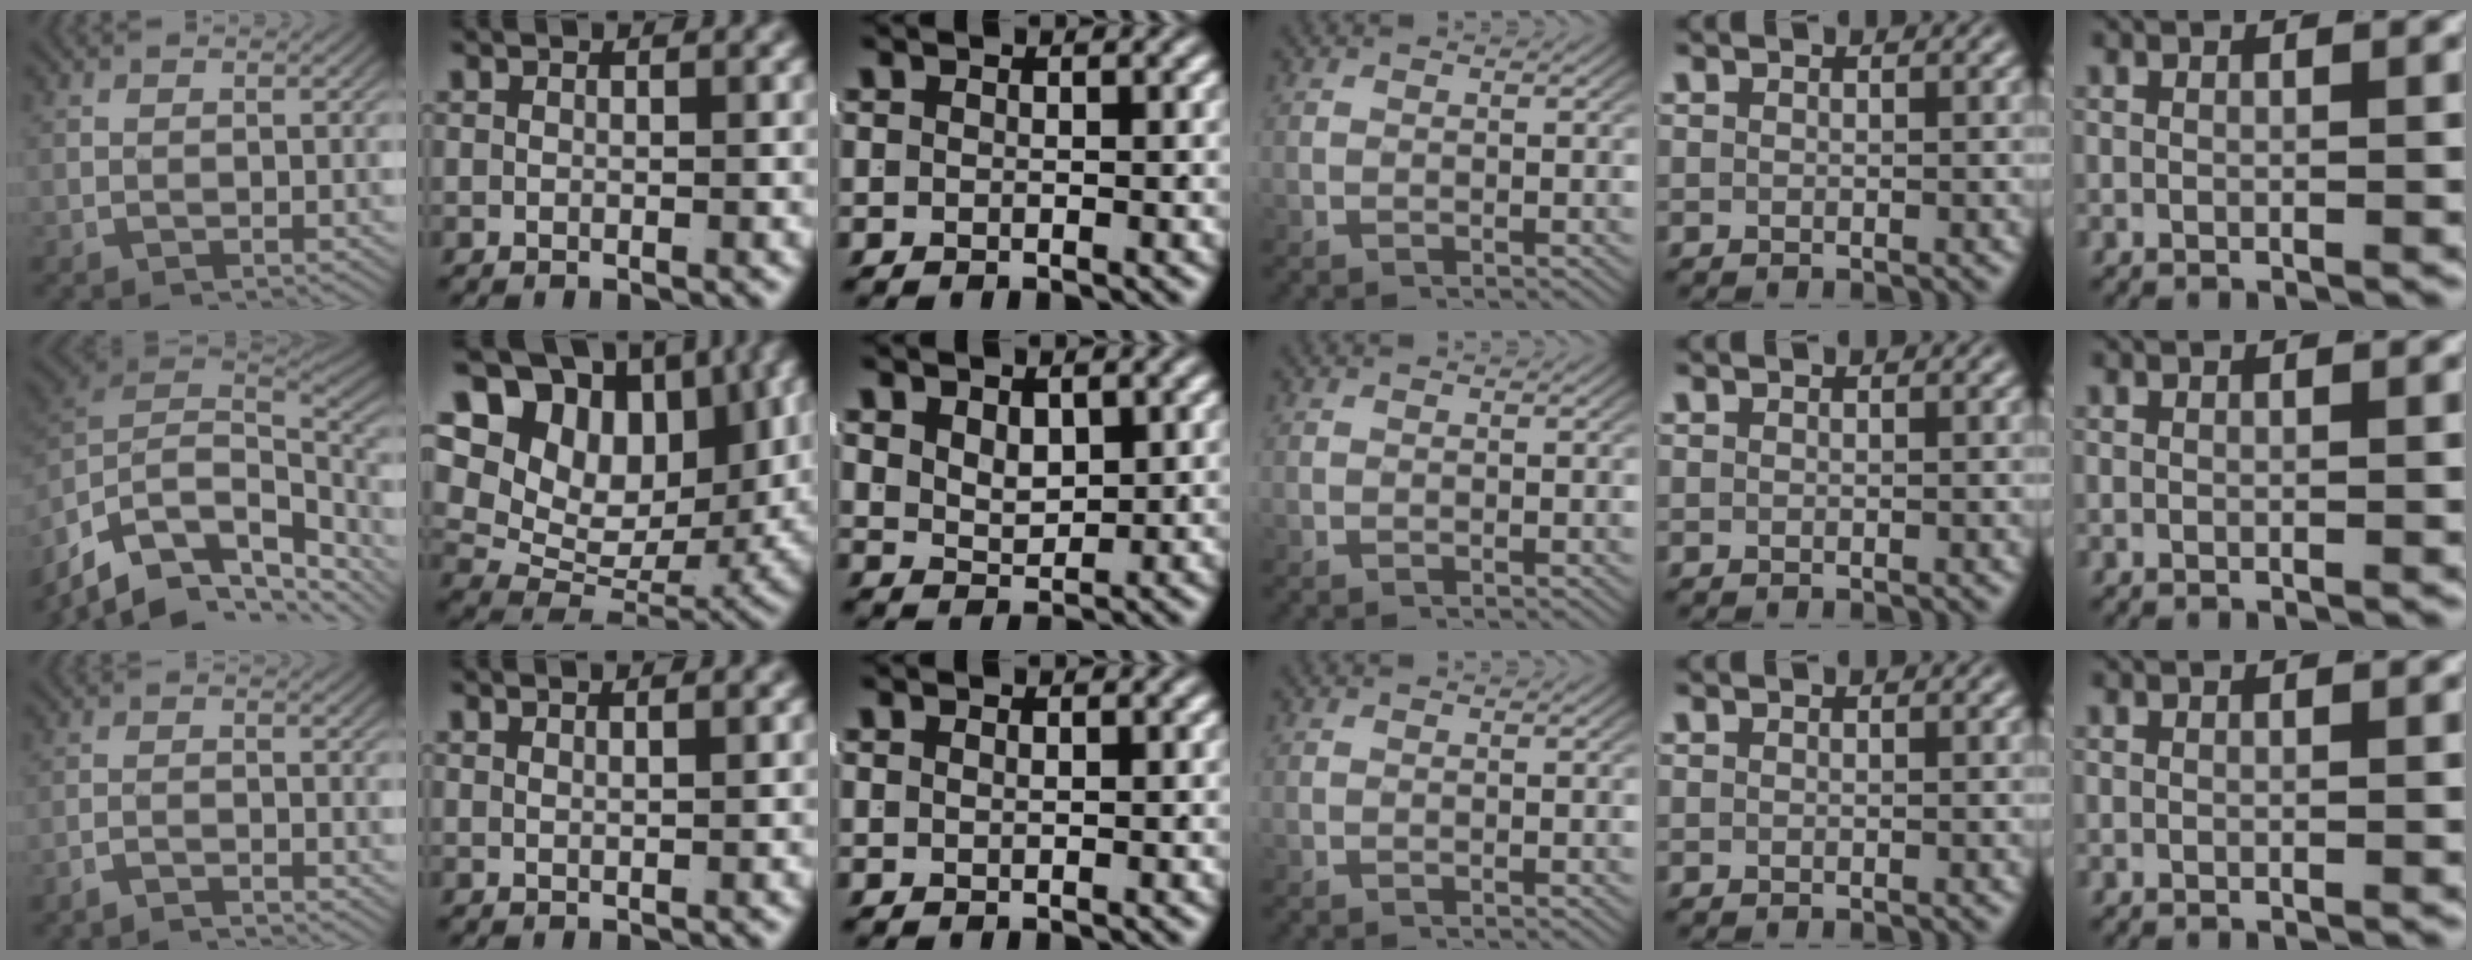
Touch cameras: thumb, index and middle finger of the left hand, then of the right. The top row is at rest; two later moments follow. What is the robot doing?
{"motion": "lift_and_place", "object": "shirt"}